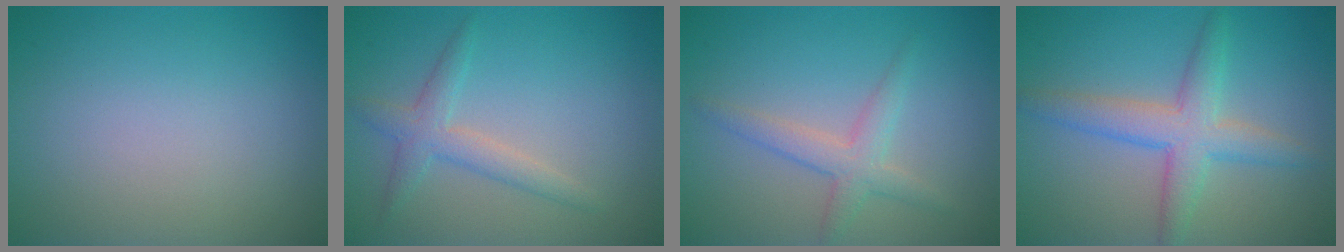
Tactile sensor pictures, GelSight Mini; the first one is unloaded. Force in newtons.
{"total": 2.5, "press": 2.5, "slide": 0.1}
{"total": 2.6, "press": 2.6, "slide": 0.1}
{"total": 4.4, "press": 4.4, "slide": 0.1}